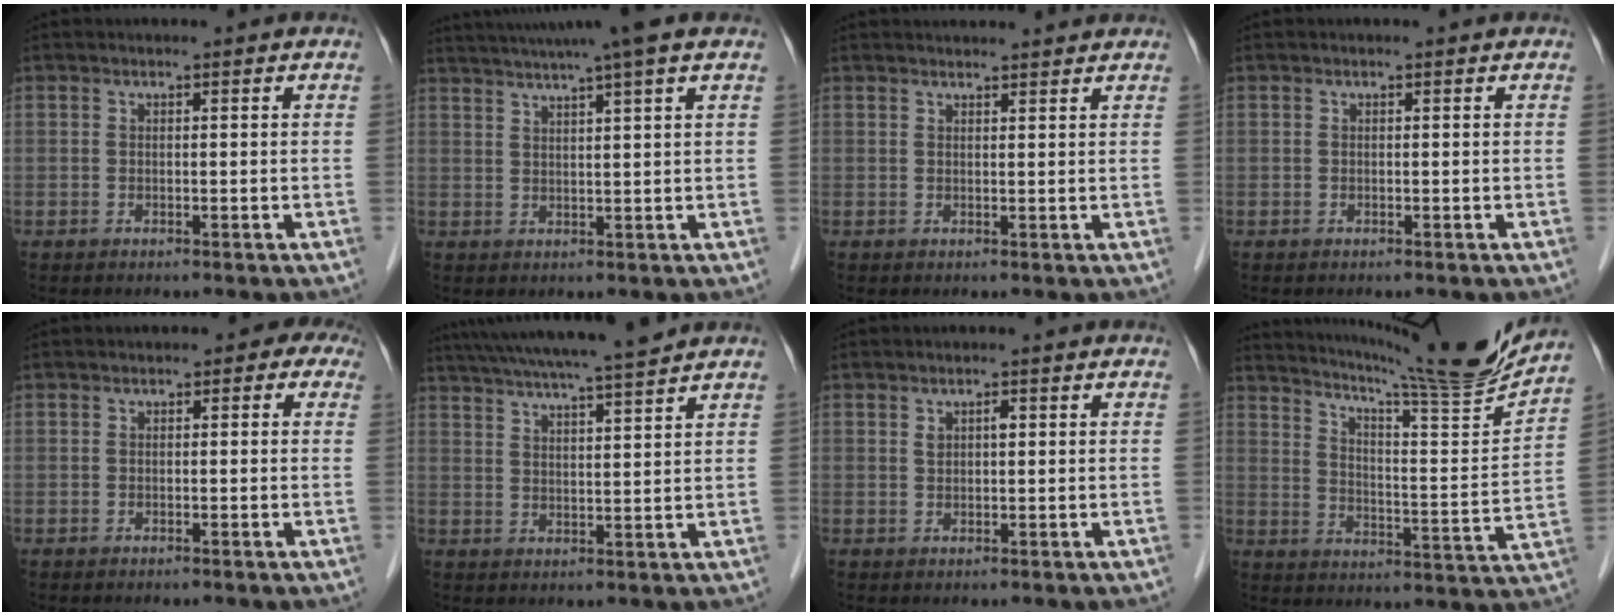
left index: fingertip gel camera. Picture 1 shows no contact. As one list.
[{"total": 11.0, "force": [8.9, -1.5, 6.3], "torque": [-0.107, 0.019, 0.119]}, {"total": 6.5, "force": [6.3, 0.6, 1.6], "torque": [-0.016, 0.029, 0.070]}, {"total": 0.0}, {"total": 2.4, "force": [0.6, 1.6, 1.7], "torque": [-0.004, 0.017, -0.007]}, {"total": 14.6, "force": [12.9, -0.7, 6.7], "torque": [-0.120, 0.016, 0.191]}, {"total": 1.6, "force": [0.5, 0.8, 1.3], "torque": [-0.023, 0.006, 0.010]}, {"total": 18.2, "force": [16.9, -1.8, 6.5], "torque": [-0.114, -0.056, 0.237]}]